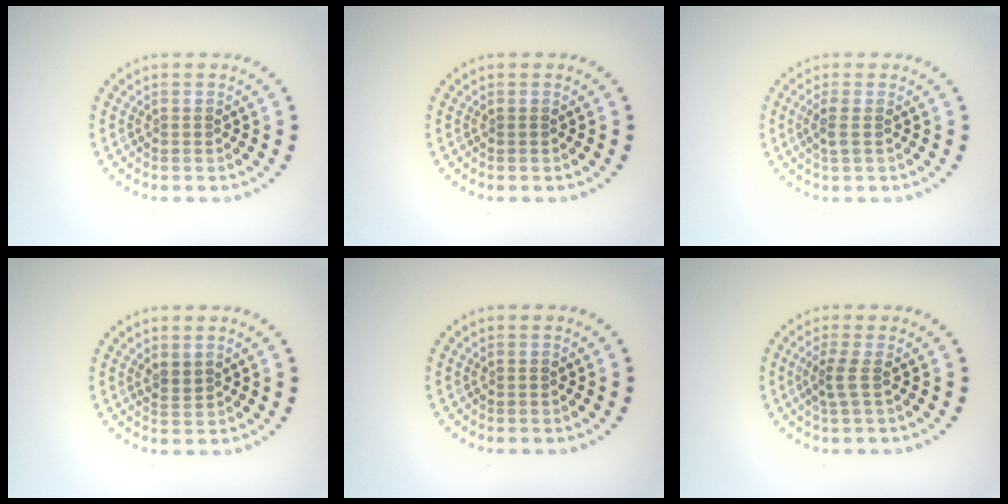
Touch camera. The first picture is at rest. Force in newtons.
{"total": 0.0}
{"total": 1.3, "press": 1.1, "slide": 0.7}
{"total": 1.4, "press": 1.1, "slide": 0.8}
{"total": 0.0}
{"total": 1.8, "press": 1.1, "slide": 1.3}